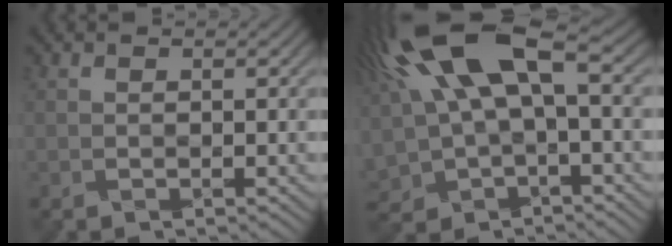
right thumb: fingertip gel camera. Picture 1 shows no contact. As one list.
[{"total": 14.9, "force": [4.3, 7.1, 12.4], "torque": [-0.299, 0.010, 0.090]}]